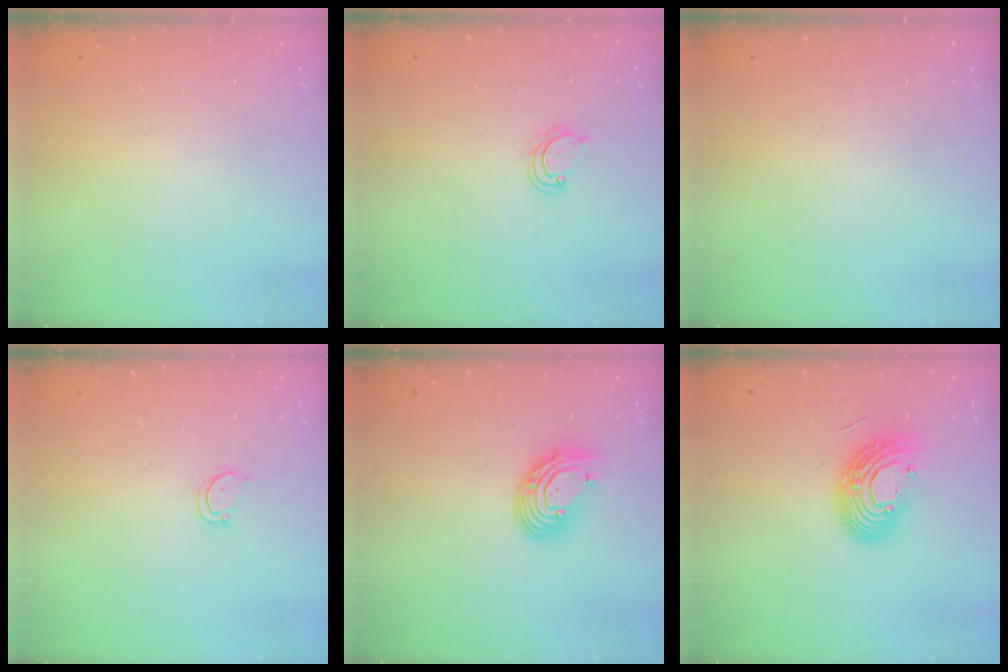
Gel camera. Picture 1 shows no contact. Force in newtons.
{"total": 4.4, "press": 4.3, "slide": 0.3}
{"total": 0.0}
{"total": 2.7, "press": 2.7, "slide": 0.3}
{"total": 9.4, "press": 9.3, "slide": 1.1}
{"total": 14.2, "press": 14.2, "slide": 1.1}